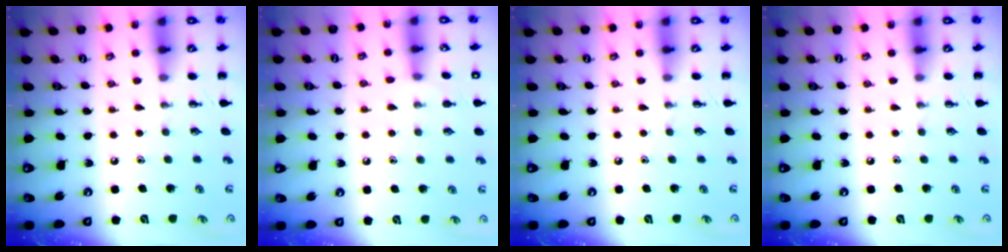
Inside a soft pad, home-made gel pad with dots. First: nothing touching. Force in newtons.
{"total": 8.1, "press": 7.7, "slide": 2.5}
{"total": 0.0}
{"total": 0.0}